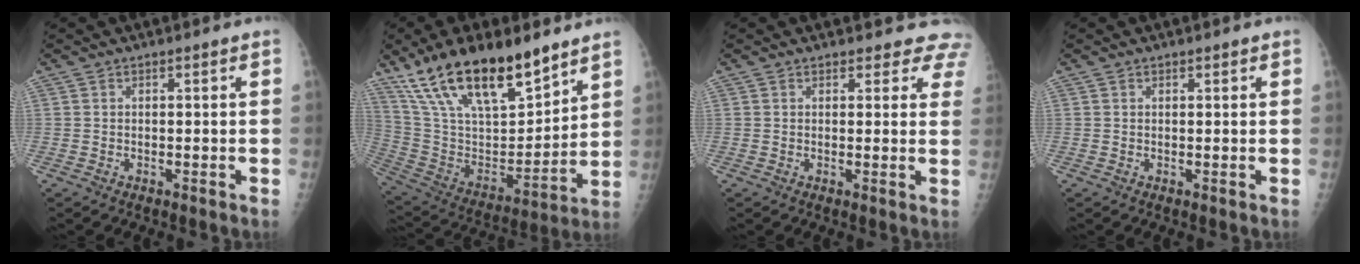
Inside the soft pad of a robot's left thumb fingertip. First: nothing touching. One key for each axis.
{"total": 25.5, "fx": 17.4, "fy": 9.6, "fz": 16.1, "tx": -0.254, "ty": -0.053, "tz": 0.318}
{"total": 6.4, "fx": 5.7, "fy": 2.9, "fz": 0.1, "tx": 0.055, "ty": -0.022, "tz": 0.032}
{"total": 0.7, "fx": 0.5, "fy": 0.4, "fz": 0.2, "tx": 0.003, "ty": -0.003, "tz": 0.004}